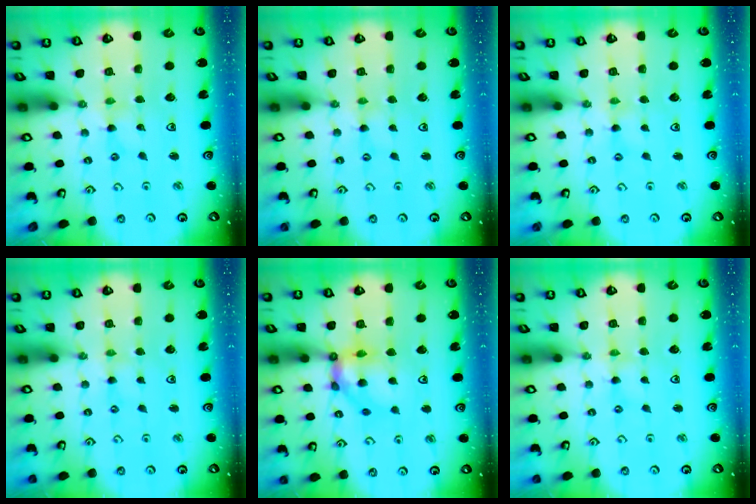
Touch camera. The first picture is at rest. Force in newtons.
{"total": 0.9, "press": 0.9, "slide": 0.1}
{"total": 0.0}
{"total": 0.6, "press": 0.6, "slide": 0.1}
{"total": 12.4, "press": 12.3, "slide": 1.5}
{"total": 0.0}